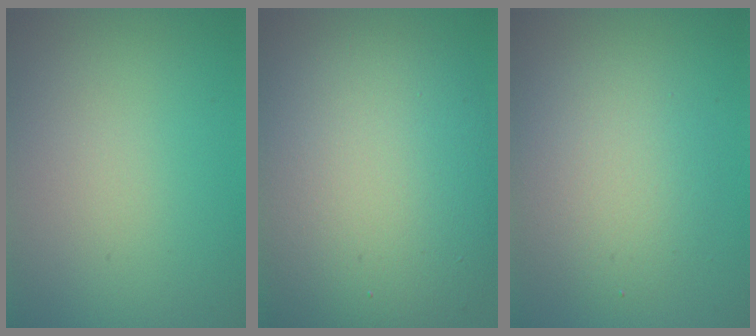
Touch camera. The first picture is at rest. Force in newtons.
{"total": 13.9, "press": 13.9, "slide": 0.7}
{"total": 3.8, "press": 3.8, "slide": 0.3}